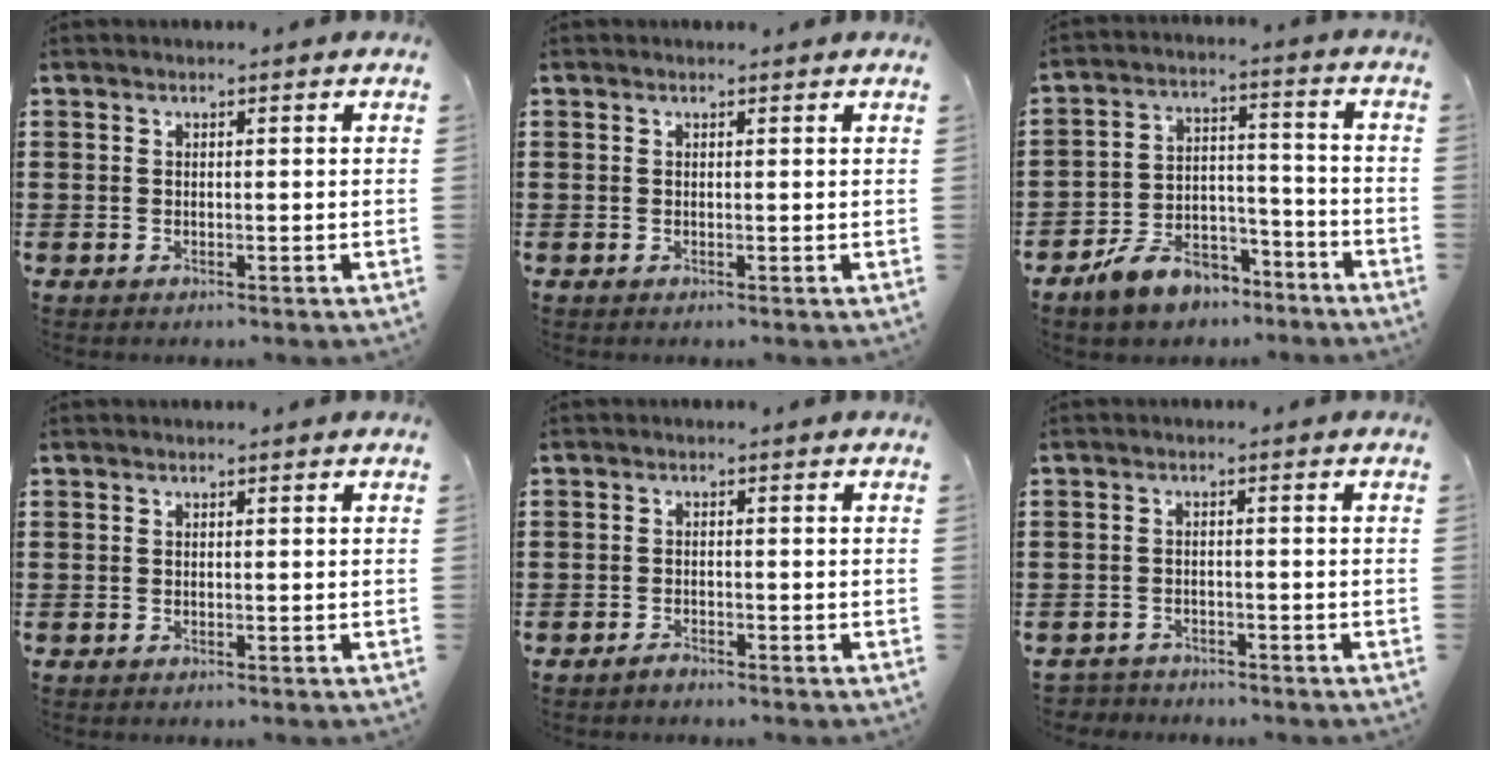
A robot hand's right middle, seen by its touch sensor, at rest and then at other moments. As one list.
[{"total": 0.0}, {"total": 8.3, "force": [-7.2, 3.5, 2.4], "torque": [-0.049, 0.031, -0.138]}, {"total": 0.0}, {"total": 1.2, "force": [-1.2, 0.3, 0.3], "torque": [-0.010, -0.003, -0.023]}, {"total": 2.0, "force": [-2.0, 0.3, -0.3], "torque": [-0.004, -0.002, -0.045]}]